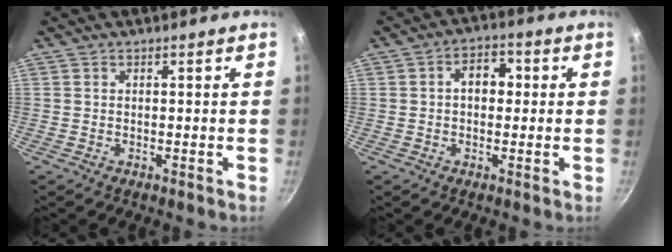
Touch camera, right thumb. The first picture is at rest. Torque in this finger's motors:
{"motor_torque": [-0.07, 1.22, 0.44, -0.03, 0.07]}